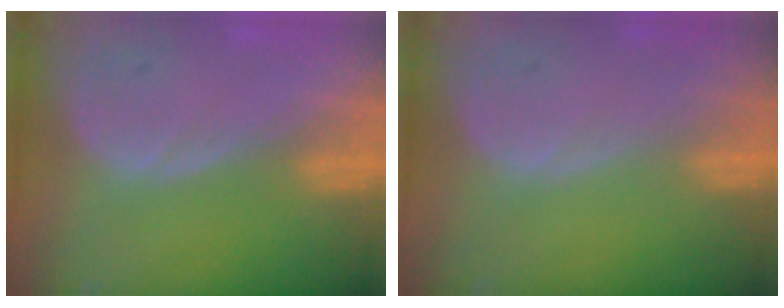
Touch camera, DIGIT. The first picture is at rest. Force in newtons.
{"total": 0.0}